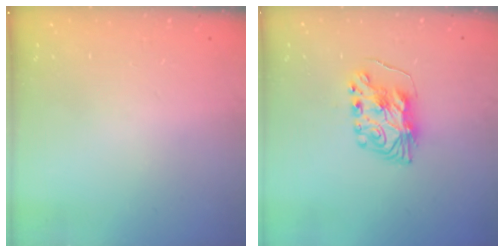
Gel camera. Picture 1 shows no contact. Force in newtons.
{"total": 8.2, "press": 8.2, "slide": 0.6}